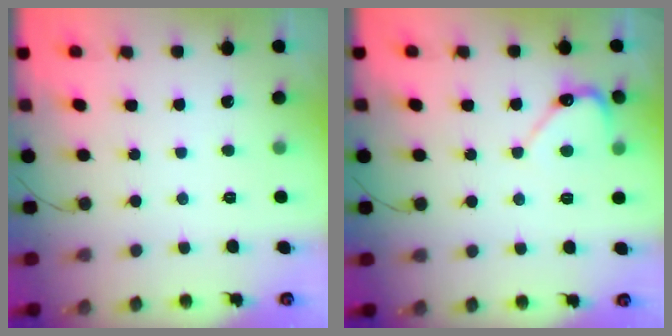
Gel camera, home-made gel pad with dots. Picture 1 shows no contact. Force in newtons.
{"total": 6.0, "press": 6.0, "slide": 0.4}